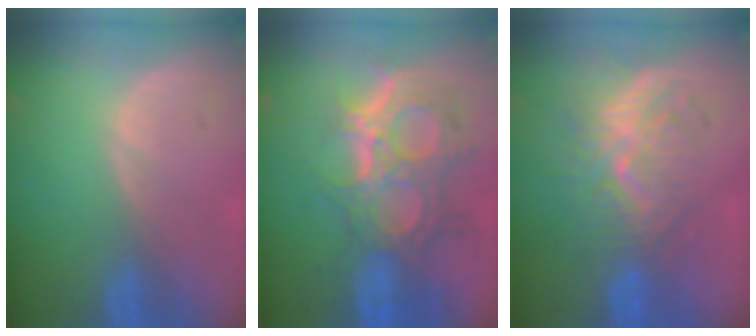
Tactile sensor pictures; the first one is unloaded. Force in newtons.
{"total": 11.9, "press": 10.7, "slide": 5.3}
{"total": 9.9, "press": 8.6, "slide": 4.9}